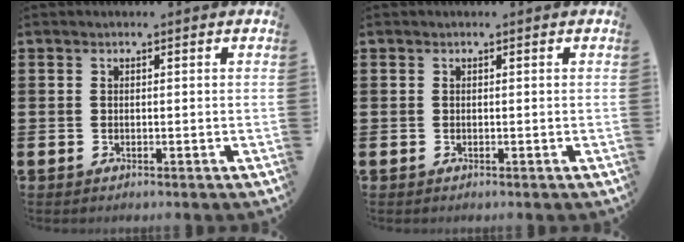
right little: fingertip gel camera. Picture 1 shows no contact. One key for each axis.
{"total": 0.0}